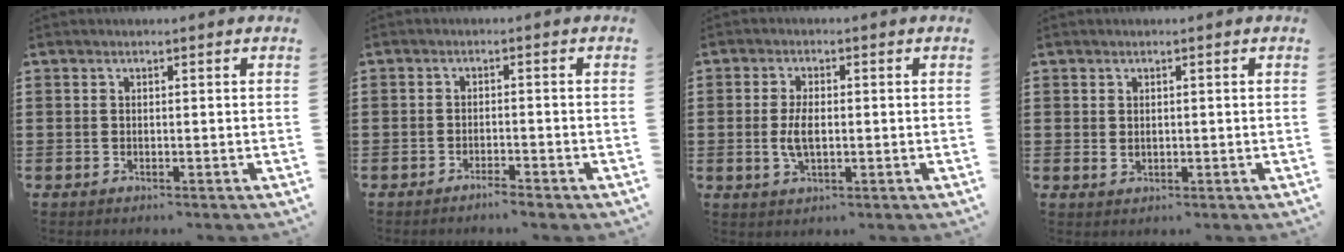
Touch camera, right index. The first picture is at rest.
{"total": 1.8, "force": [-1.6, 0.1, 0.7], "torque": [-0.015, 0.000, -0.030]}
{"total": 4.4, "force": [-0.4, 2.1, 3.8], "torque": [-0.085, -0.001, -0.011]}
{"total": 1.0, "force": [0.3, 0.8, 0.5], "torque": [-0.012, 0.007, 0.005]}